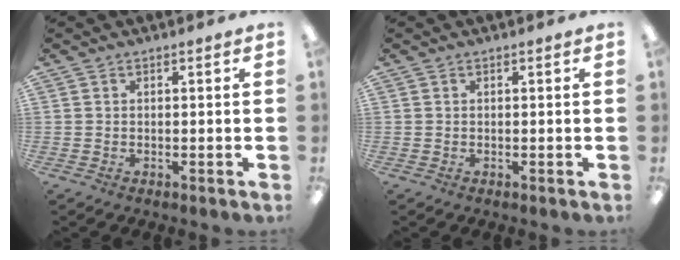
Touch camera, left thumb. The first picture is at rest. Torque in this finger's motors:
{"motor_torque": [0.04, 0.00, 0.24, -0.06, -0.02]}